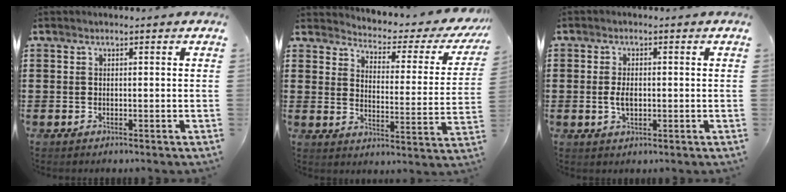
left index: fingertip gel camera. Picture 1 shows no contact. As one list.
[{"total": 2.7, "force": [2.3, 0.7, 1.3], "torque": [-0.035, -0.027, 0.026]}, {"total": 3.1, "force": [-0.2, 1.5, 2.6], "torque": [-0.059, 0.001, -0.006]}]